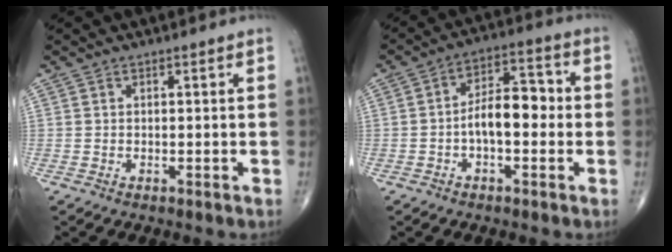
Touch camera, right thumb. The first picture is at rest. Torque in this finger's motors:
{"motor_torque": [1.37, 1.44, 1.17, -0.11, 0.13]}